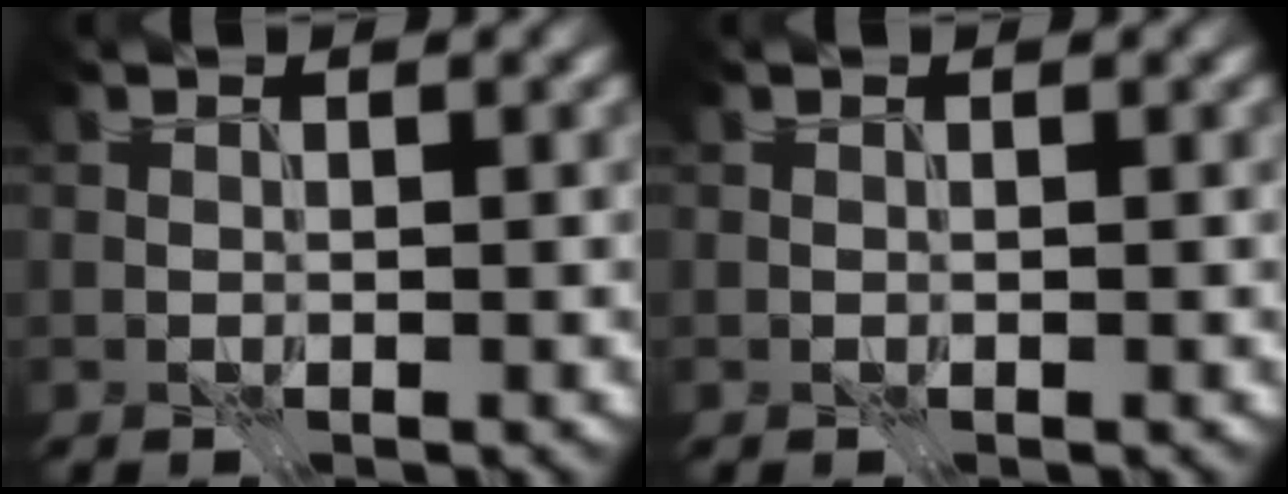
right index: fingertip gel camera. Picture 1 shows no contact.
{"total": 0.0}